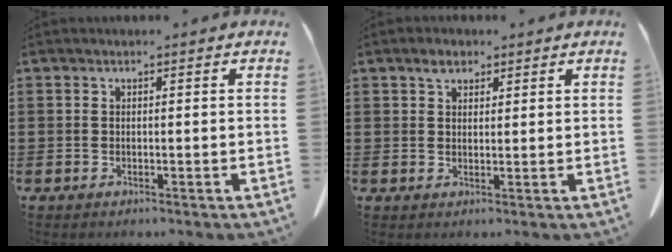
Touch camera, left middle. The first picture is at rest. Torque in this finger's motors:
{"motor_torque": [0.03, 0.01, 0.01, 0.03]}